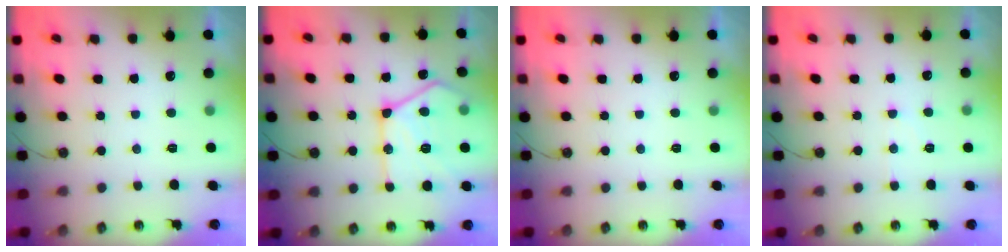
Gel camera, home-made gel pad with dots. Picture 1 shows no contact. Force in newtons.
{"total": 20.5, "press": 20.4, "slide": 2.0}
{"total": 0.0}
{"total": 4.1, "press": 4.0, "slide": 0.6}